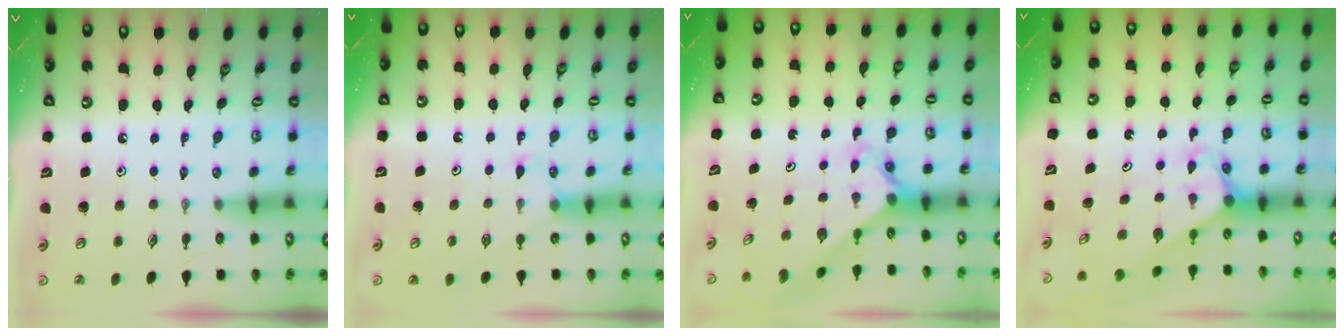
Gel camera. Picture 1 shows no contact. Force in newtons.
{"total": 5.2, "press": 5.2, "slide": 0.6}
{"total": 2.4, "press": 2.4, "slide": 0.1}
{"total": 3.2, "press": 3.2, "slide": 0.2}